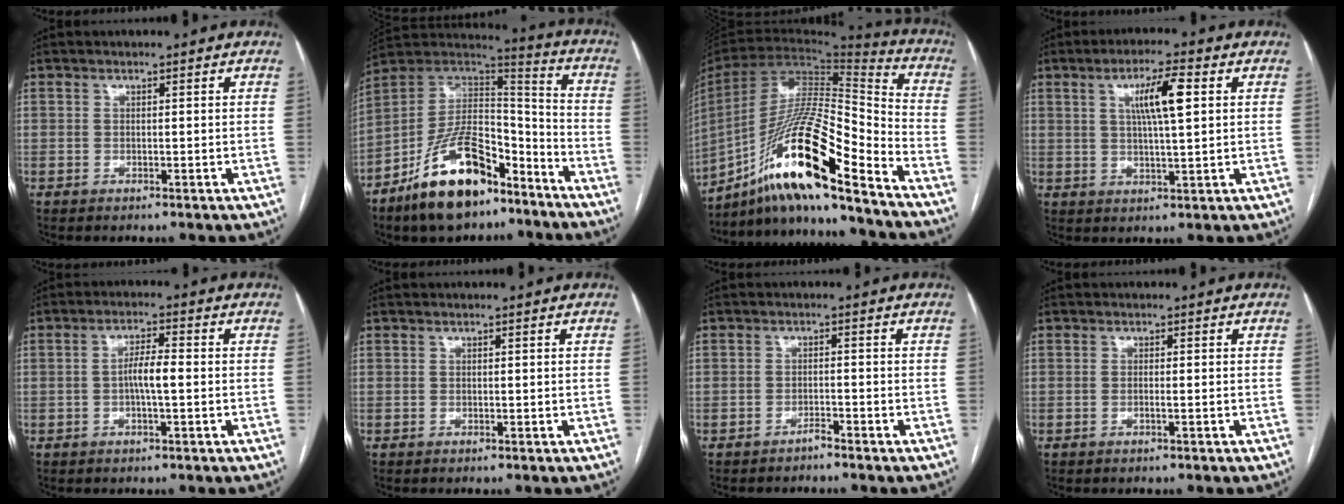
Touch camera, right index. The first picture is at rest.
{"total": 18.3, "force": [-11.5, 8.0, 11.8], "torque": [-0.216, 0.027, -0.199]}
{"total": 20.8, "force": [-14.2, 1.7, 15.1], "torque": [-0.299, -0.001, -0.259]}
{"total": 7.4, "force": [2.3, 0.7, 7.0], "torque": [-0.128, 0.007, 0.040]}
{"total": 4.0, "force": [-0.4, 0.6, 4.0], "torque": [-0.077, 0.006, -0.008]}
{"total": 0.0}
{"total": 1.1, "force": [-1.1, 0.2, 0.1], "torque": [0.005, 0.001, -0.019]}
{"total": 0.6, "force": [-0.2, -0.1, 0.5], "torque": [-0.012, 0.000, -0.003]}